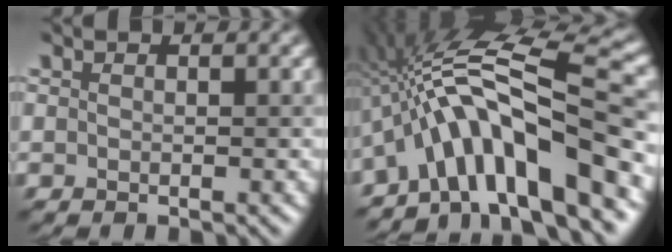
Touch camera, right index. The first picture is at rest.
{"total": 12.5, "force": [-4.1, 2.8, 11.5], "torque": [-0.182, 0.029, -0.066]}